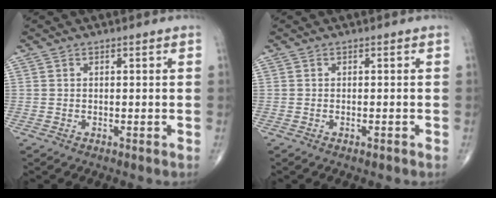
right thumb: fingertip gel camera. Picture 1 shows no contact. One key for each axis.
{"total": 0.8, "fx": -0.5, "fy": 0.2, "fz": 0.6, "tx": -0.013, "ty": -0.001, "tz": -0.007}